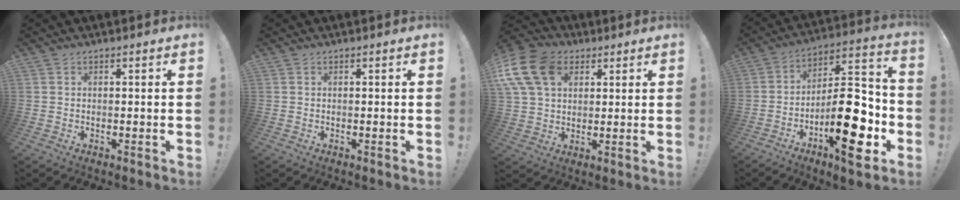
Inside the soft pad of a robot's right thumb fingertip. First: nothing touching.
{"total": 0.0}
{"total": 15.9, "force": [6.0, 11.2, 9.6], "torque": [-0.195, -0.018, 0.115]}
{"total": 21.8, "force": [-7.8, 7.8, 18.8], "torque": [-0.295, 0.048, -0.117]}